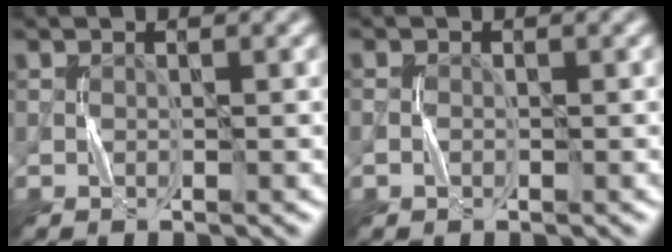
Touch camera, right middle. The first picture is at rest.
{"total": 0.5, "force": [-0.4, 0.3, 0.1], "torque": [-0.001, -0.001, -0.009]}